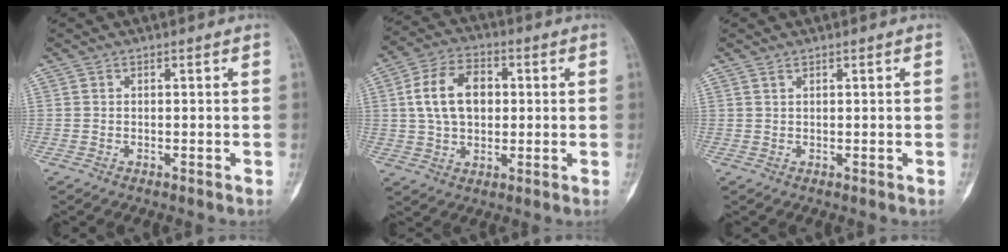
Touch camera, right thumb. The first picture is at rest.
{"total": 11.7, "force": [1.7, 7.8, 8.6], "torque": [-0.132, 0.012, 0.027]}
{"total": 0.6, "force": [0.5, 0.1, 0.1], "torque": [-0.004, -0.002, 0.012]}